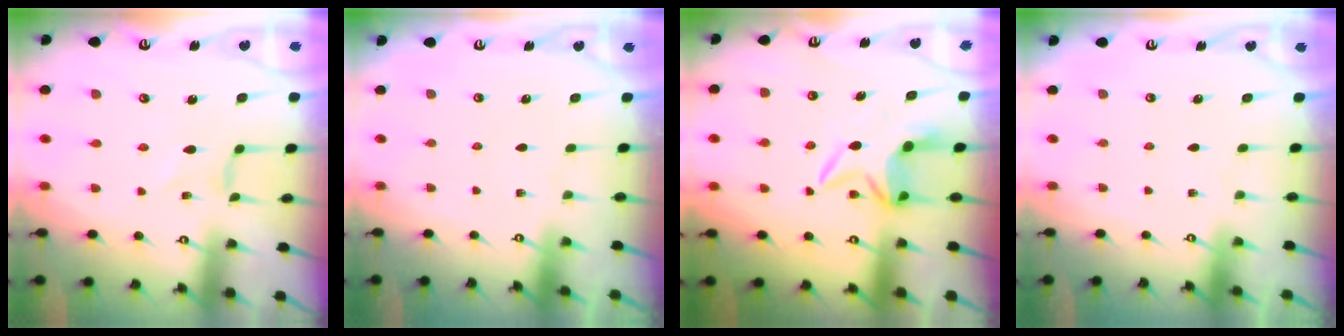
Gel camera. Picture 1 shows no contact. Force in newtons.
{"total": 0.0}
{"total": 8.3, "press": 8.3, "slide": 1.0}
{"total": 0.0}